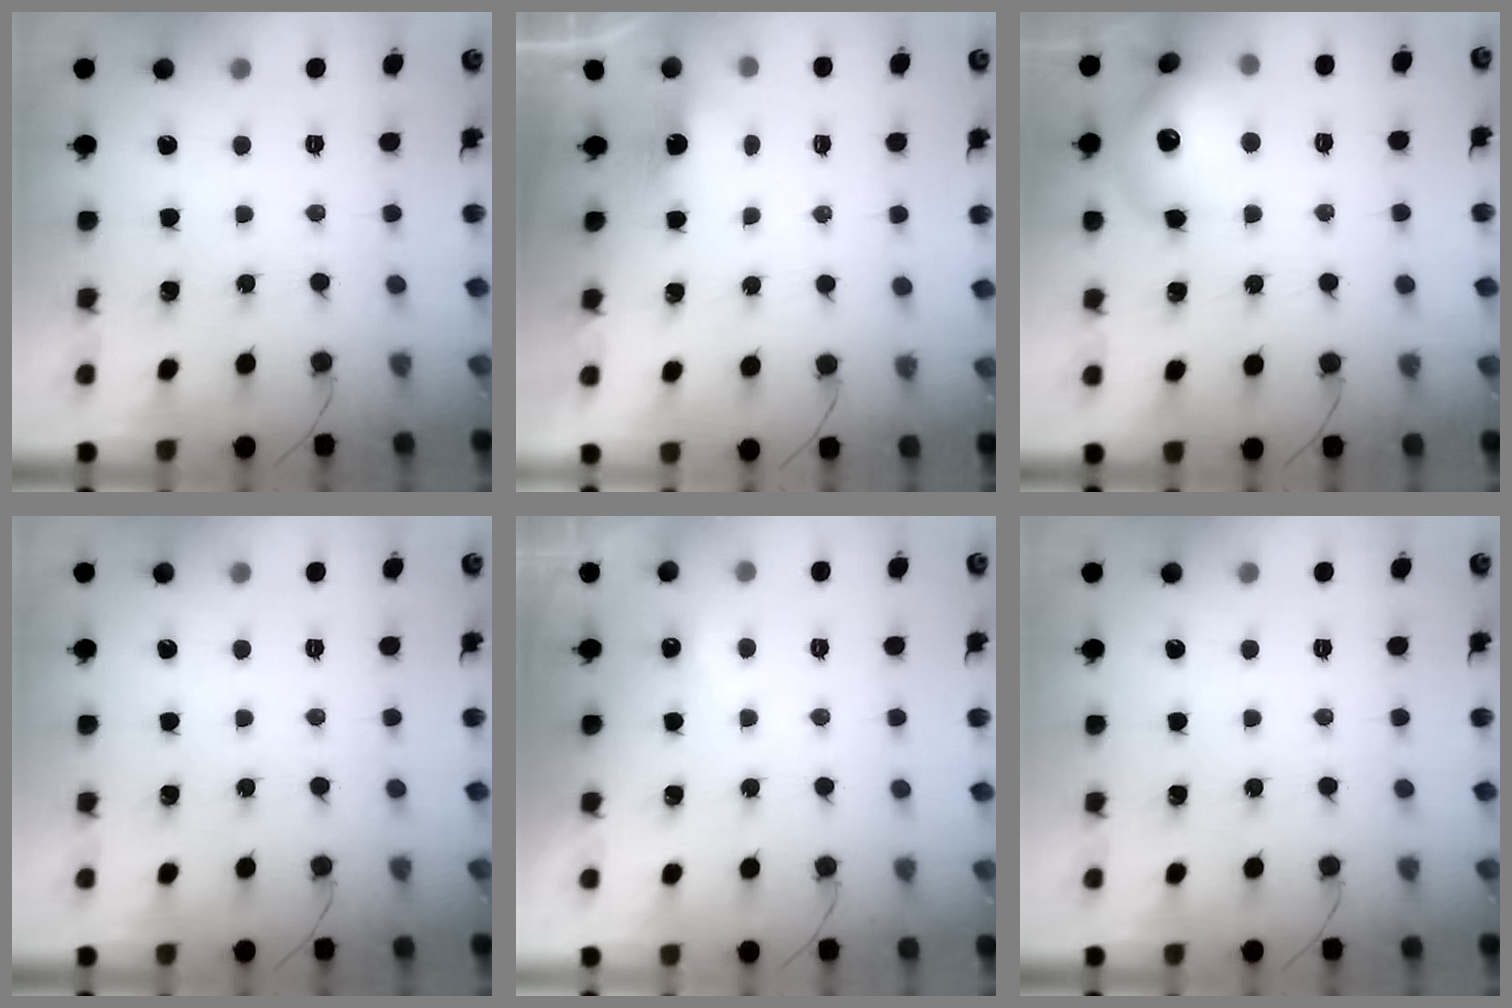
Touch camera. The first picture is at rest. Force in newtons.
{"total": 2.9, "press": 2.8, "slide": 0.8}
{"total": 14.5, "press": 14.4, "slide": 1.5}
{"total": 0.0}
{"total": 2.3, "press": 2.2, "slide": 0.7}
{"total": 0.0}